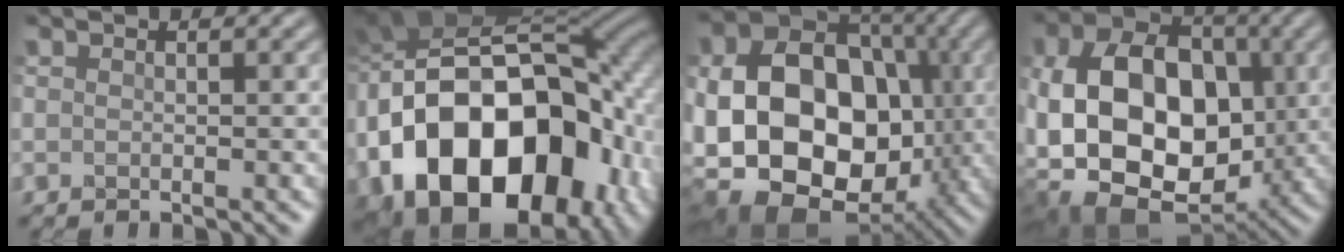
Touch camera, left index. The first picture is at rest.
{"total": 19.9, "force": [-5.5, 13.7, 13.5], "torque": [-0.268, -0.020, -0.069]}
{"total": 19.8, "force": [-3.1, 14.9, 12.7], "torque": [-0.208, -0.025, -0.072]}
{"total": 16.2, "force": [-1.7, 11.7, 11.0], "torque": [-0.185, -0.010, -0.024]}